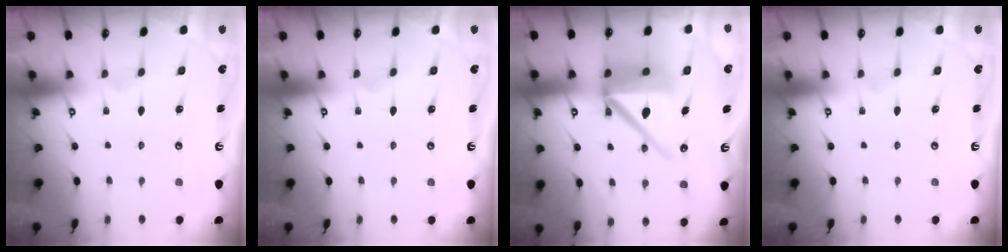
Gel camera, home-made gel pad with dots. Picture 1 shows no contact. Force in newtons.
{"total": 0.0}
{"total": 16.3, "press": 16.2, "slide": 2.1}
{"total": 0.0}